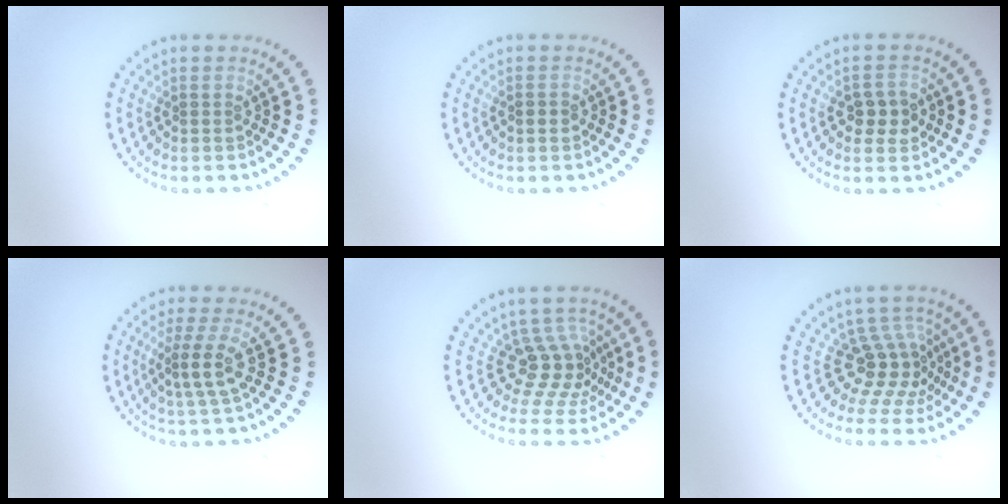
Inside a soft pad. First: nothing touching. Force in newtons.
{"total": 1.2, "press": 1.2, "slide": 0.1}
{"total": 2.4, "press": 2.4, "slide": 0.3}
{"total": 3.0, "press": 2.3, "slide": 2.0}
{"total": 3.9, "press": 2.7, "slide": 2.8}
{"total": 4.1, "press": 2.7, "slide": 3.0}